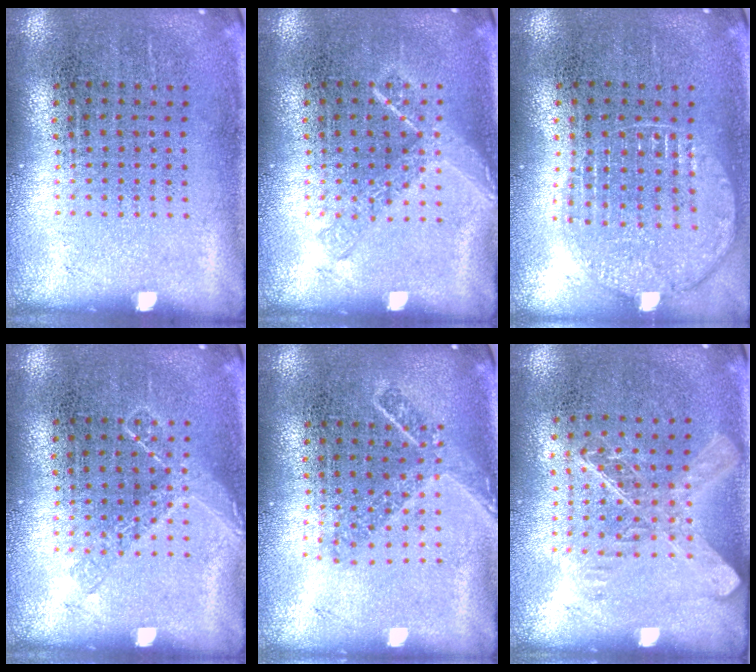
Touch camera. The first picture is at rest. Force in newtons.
{"total": 1.1, "press": 1.0, "slide": 0.2}
{"total": 1.1, "press": 1.1, "slide": 0.1}
{"total": 1.7, "press": 1.7, "slide": 0.3}
{"total": 1.6, "press": 1.2, "slide": 1.1}
{"total": 1.5, "press": 1.3, "slide": 0.8}